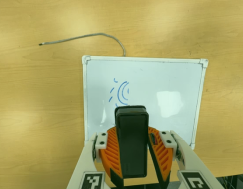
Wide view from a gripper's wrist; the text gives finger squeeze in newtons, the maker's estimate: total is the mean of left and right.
{"total": 9.2, "left": 9.1, "right": 9.4}